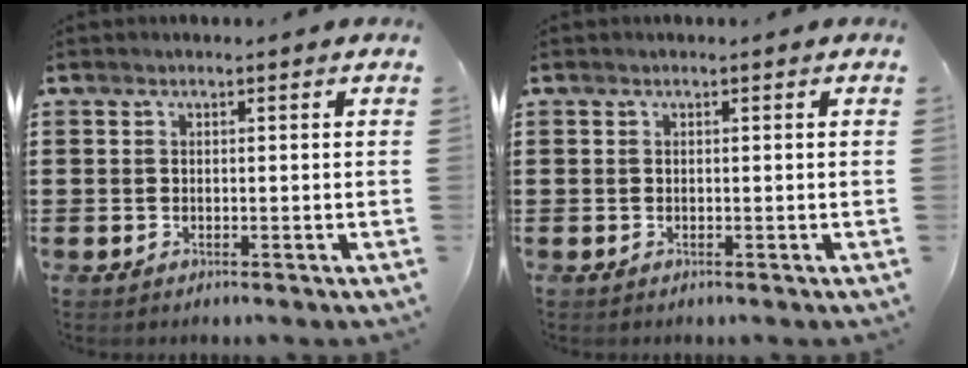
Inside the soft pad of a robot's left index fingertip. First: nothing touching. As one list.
[{"total": 0.0}]